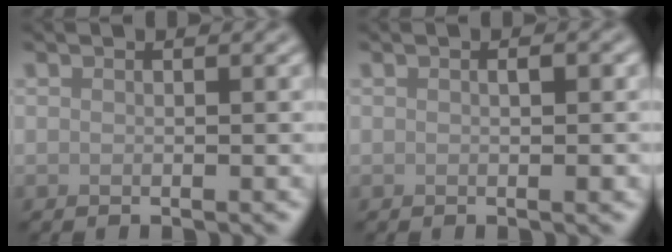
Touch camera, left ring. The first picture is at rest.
{"total": 1.0, "force": [0.0, 0.4, 0.9], "torque": [-0.013, -0.003, 0.002]}